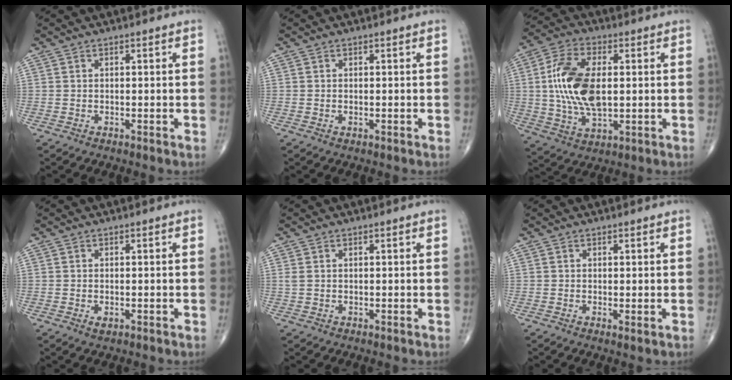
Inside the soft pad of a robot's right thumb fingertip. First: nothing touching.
{"total": 0.0}
{"total": 15.0, "force": [1.2, 7.9, 12.7], "torque": [-0.248, 0.004, 0.025]}
{"total": 1.2, "force": [-0.4, 0.6, 0.9], "torque": [-0.013, -0.003, -0.005]}
{"total": 0.9, "force": [0.3, 0.6, 0.6], "torque": [-0.017, 0.007, 0.010]}
{"total": 0.8, "force": [0.0, 0.2, 0.8], "torque": [-0.016, -0.005, -0.002]}